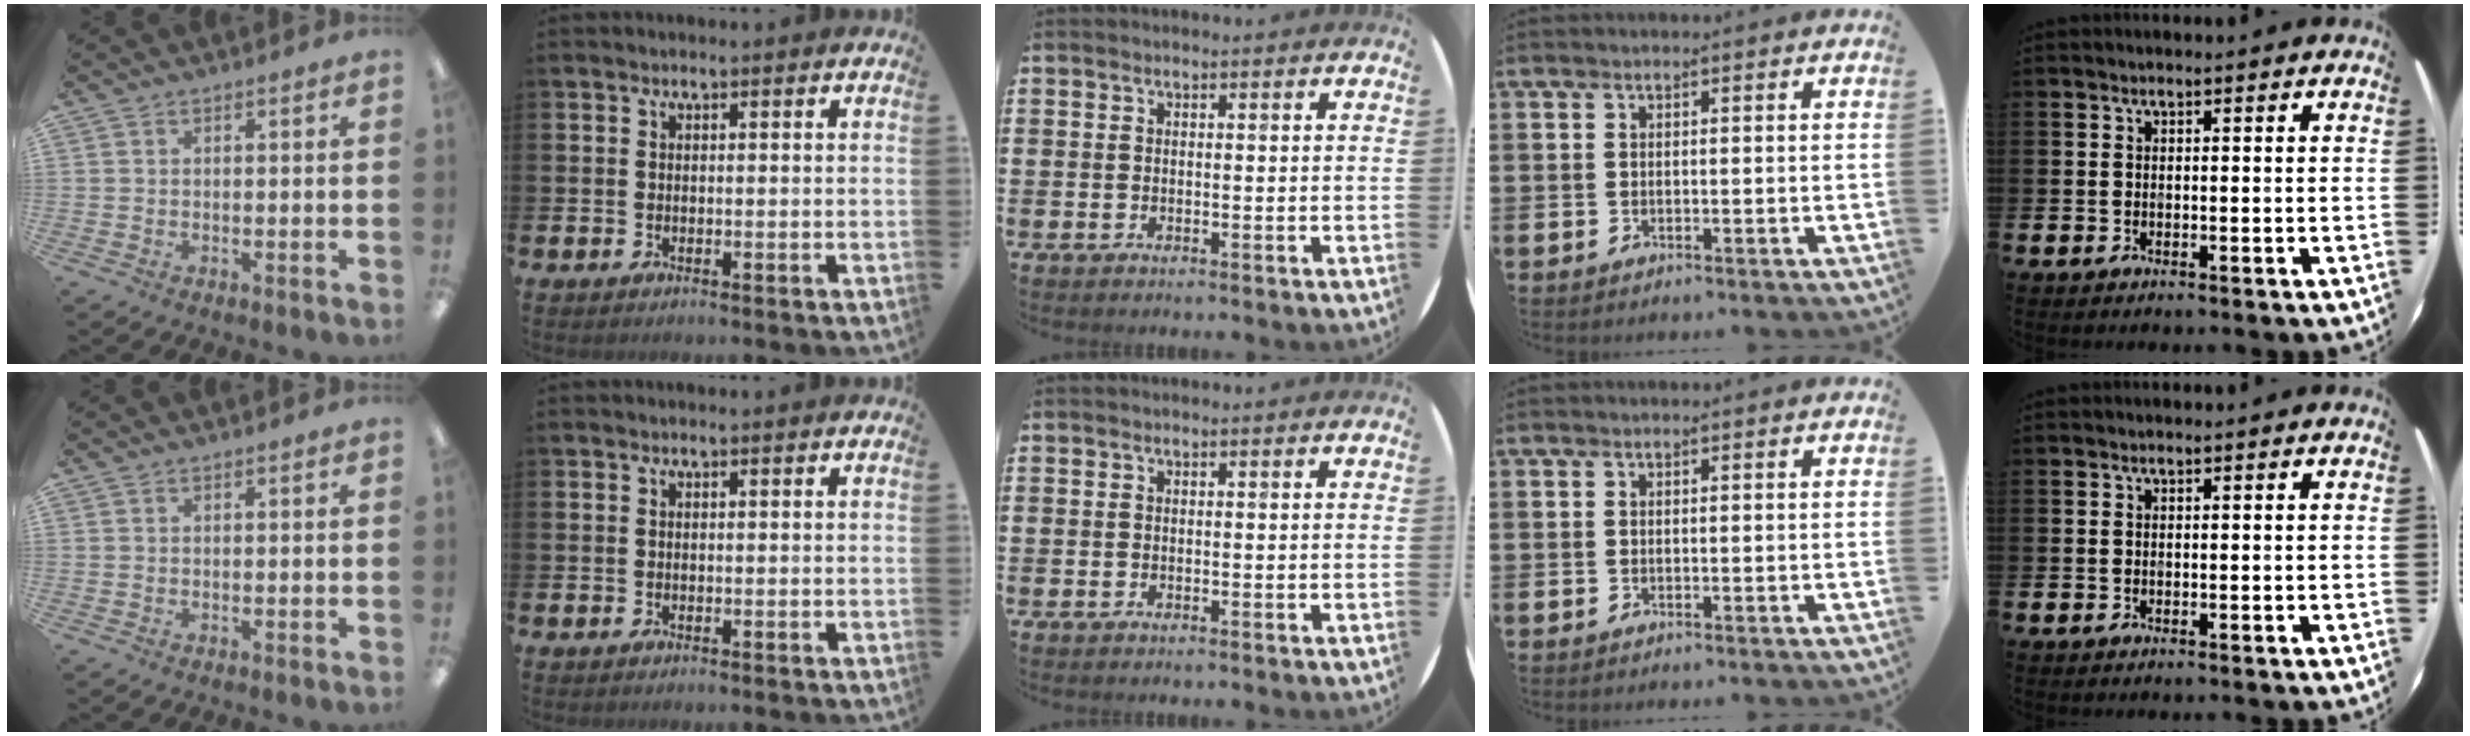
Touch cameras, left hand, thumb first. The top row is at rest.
{}